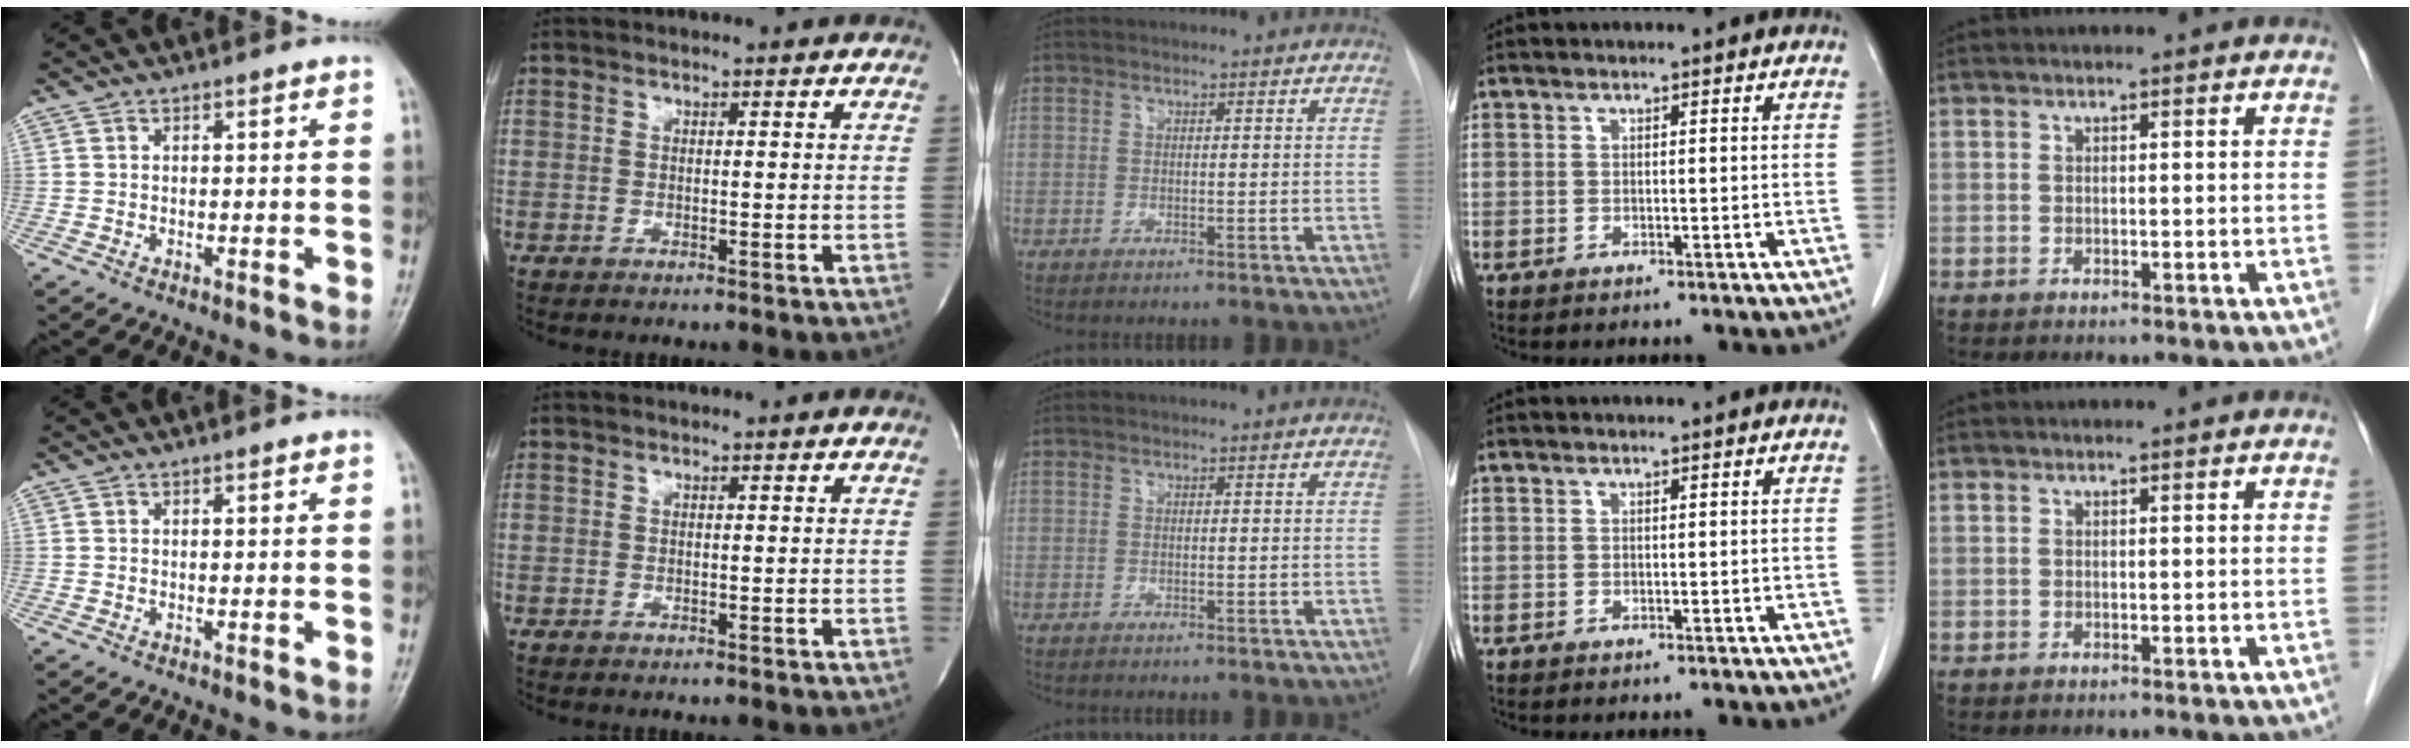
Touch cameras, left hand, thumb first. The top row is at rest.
{}